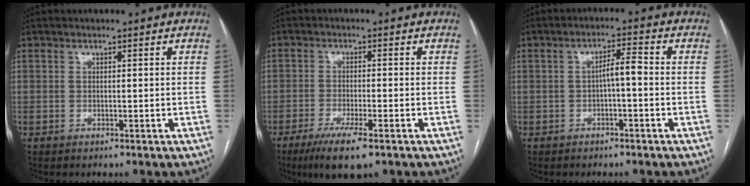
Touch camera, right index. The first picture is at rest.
{"total": 7.3, "force": [-4.6, 1.0, 5.6], "torque": [-0.097, -0.018, -0.074]}
{"total": 3.3, "force": [-0.5, 0.6, 3.2], "torque": [-0.052, 0.011, -0.009]}